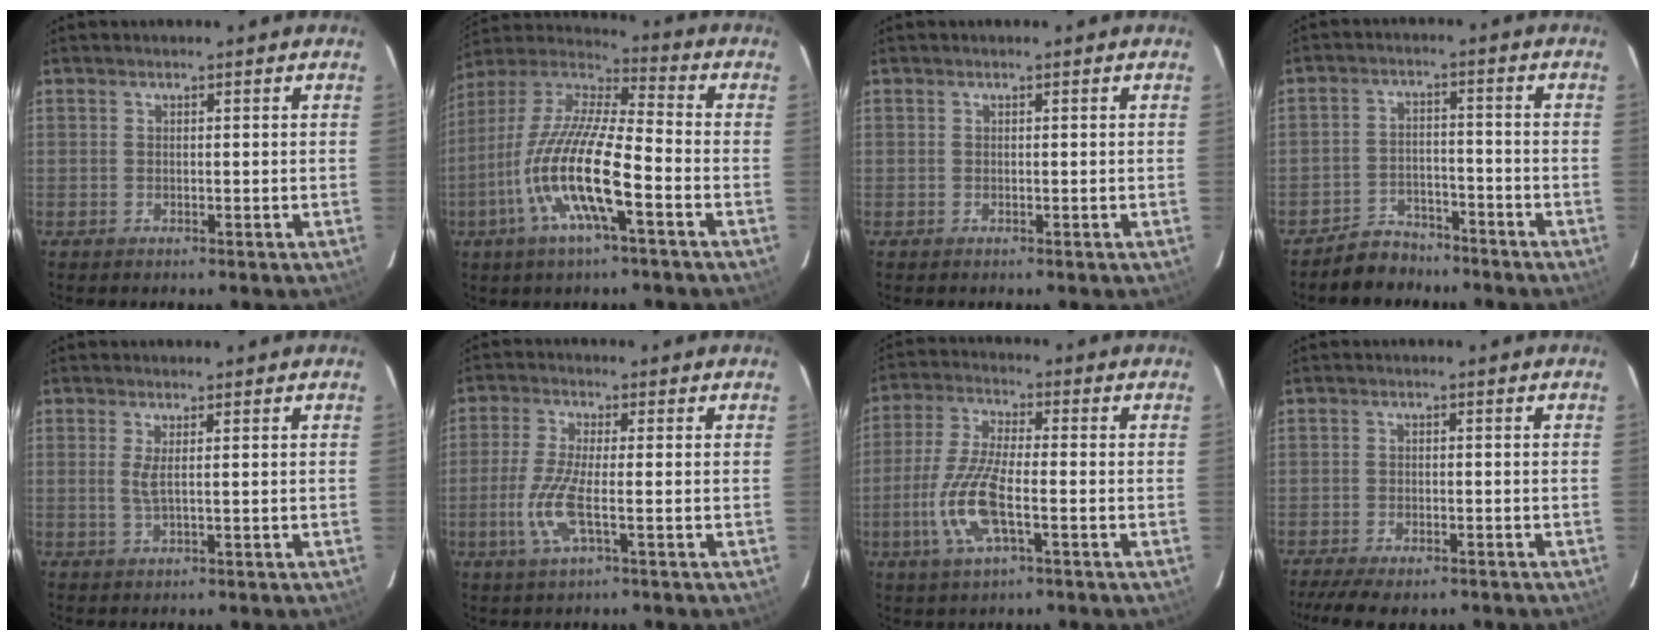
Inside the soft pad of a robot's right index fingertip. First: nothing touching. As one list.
[{"total": 17.2, "force": [-6.3, 3.3, 15.7], "torque": [-0.312, -0.016, -0.130]}, {"total": 0.0}, {"total": 6.6, "force": [-5.5, 3.5, 0.8], "torque": [-0.035, 0.017, -0.084]}, {"total": 2.1, "force": [0.3, -0.1, 2.1], "torque": [-0.040, -0.004, 0.004]}, {"total": 7.5, "force": [-2.1, 0.9, 7.1], "torque": [-0.158, -0.009, -0.043]}, {"total": 11.4, "force": [-3.5, 3.0, 10.5], "torque": [-0.227, -0.006, -0.070]}, {"total": 9.1, "force": [-7.1, 3.0, 4.9], "torque": [-0.116, -0.027, -0.114]}]